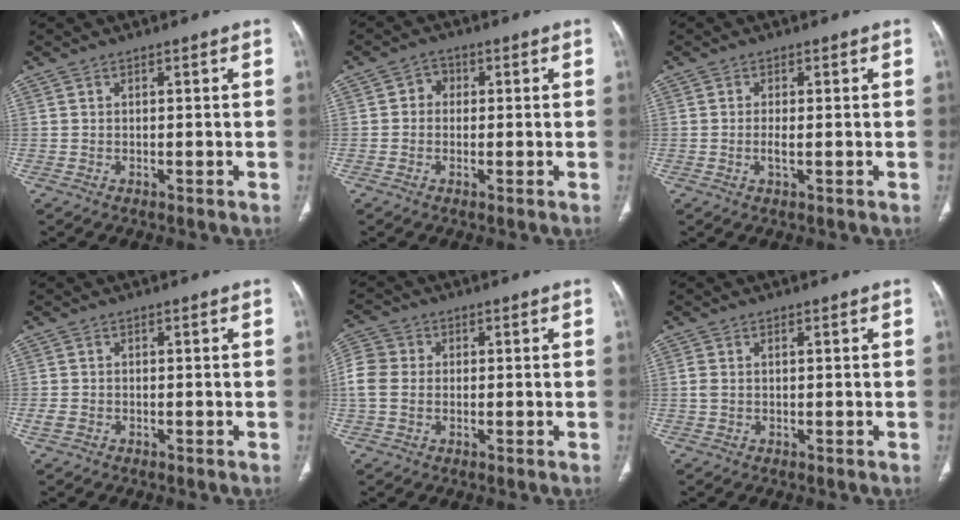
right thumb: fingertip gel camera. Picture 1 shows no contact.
{"total": 2.9, "force": [0.1, 2.6, 1.2], "torque": [0.002, 0.009, -0.006]}
{"total": 1.8, "force": [-0.3, 0.5, 1.7], "torque": [-0.040, -0.003, -0.005]}
{"total": 1.8, "force": [-0.7, 1.4, 0.9], "torque": [-0.023, 0.003, -0.012]}
{"total": 7.6, "force": [-0.1, 6.2, 4.3], "torque": [-0.094, 0.017, -0.006]}
{"total": 1.5, "force": [0.0, 1.0, 1.2], "torque": [-0.043, 0.008, 0.000]}